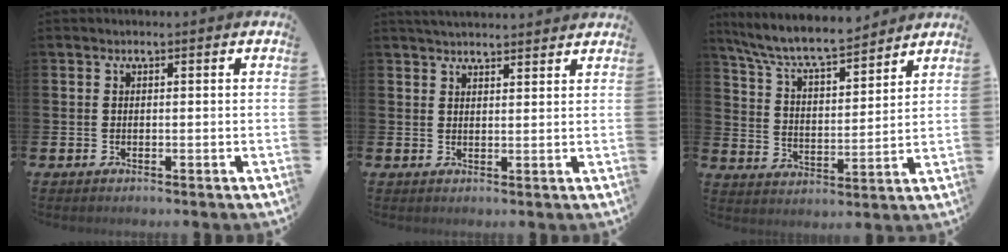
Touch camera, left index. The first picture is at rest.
{"total": 3.1, "force": [3.1, 0.2, 0.3], "torque": [-0.012, -0.012, 0.057]}
{"total": 8.4, "force": [7.9, 1.2, 2.7], "torque": [-0.090, -0.051, 0.138]}